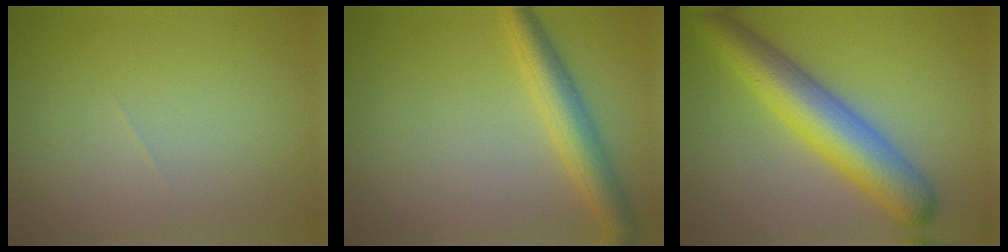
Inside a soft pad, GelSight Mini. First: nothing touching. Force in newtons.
{"total": 4.2, "press": 4.2, "slide": 0.1}
{"total": 7.9, "press": 7.9, "slide": 0.2}